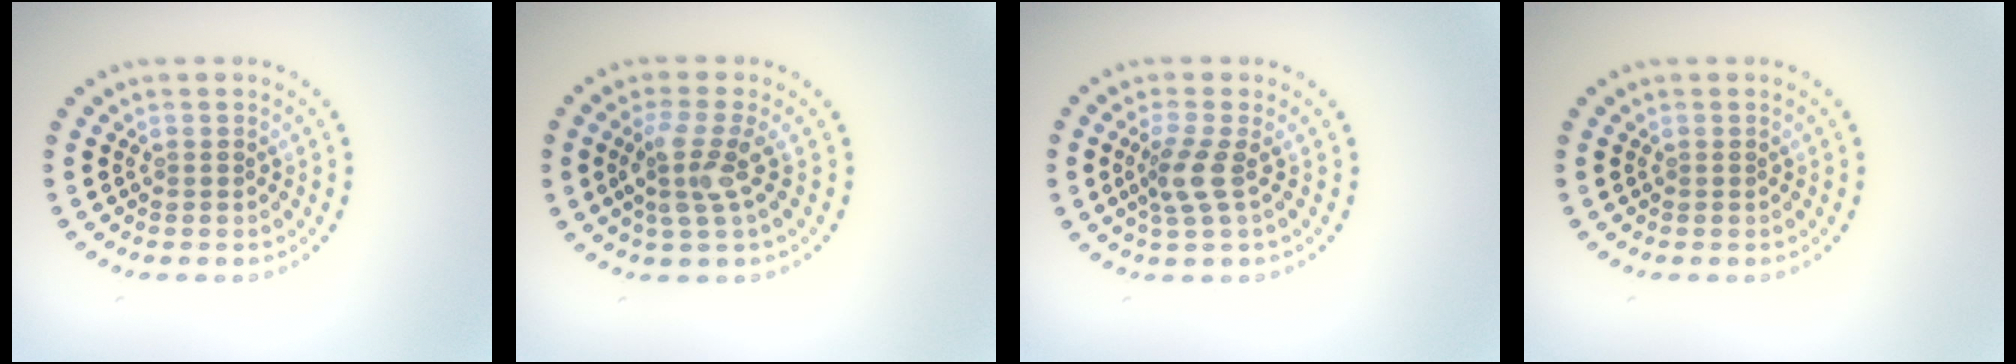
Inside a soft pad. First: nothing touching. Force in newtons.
{"total": 3.2, "press": 2.7, "slide": 1.8}
{"total": 2.4, "press": 1.8, "slide": 1.6}
{"total": 0.0}